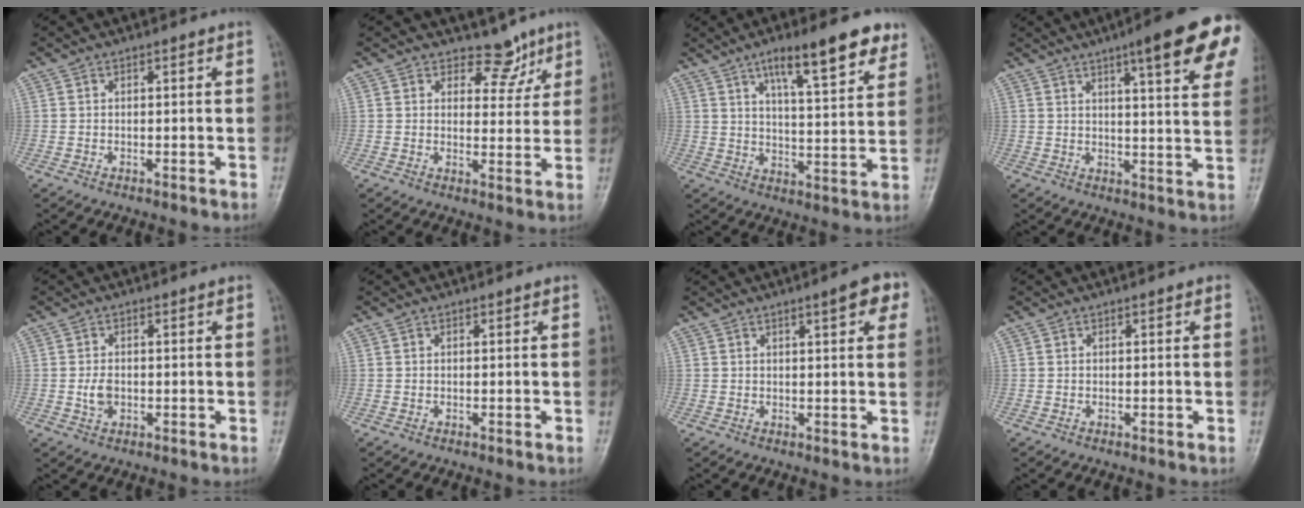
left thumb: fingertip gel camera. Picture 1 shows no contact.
{"total": 5.3, "force": [4.0, 3.3, 1.1], "torque": [0.021, -0.026, 0.058]}
{"total": 14.0, "force": [8.7, 3.4, 10.5], "torque": [-0.133, -0.035, 0.133]}
{"total": 16.4, "force": [8.8, 3.0, 13.5], "torque": [-0.153, -0.030, 0.104]}
{"total": 2.8, "force": [-0.3, 1.9, 2.0], "torque": [-0.034, 0.001, -0.006]}
{"total": 0.0}
{"total": 5.7, "force": [2.8, 1.4, 4.7], "torque": [-0.046, -0.002, 0.031]}
{"total": 0.6, "force": [0.3, 0.2, 0.5], "torque": [-0.008, 0.001, 0.001]}